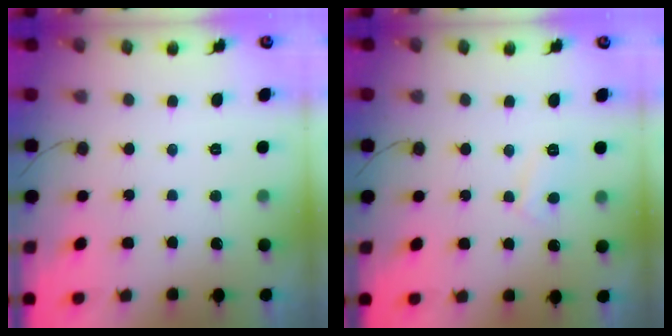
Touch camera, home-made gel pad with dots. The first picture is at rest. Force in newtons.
{"total": 5.6, "press": 5.6, "slide": 0.6}